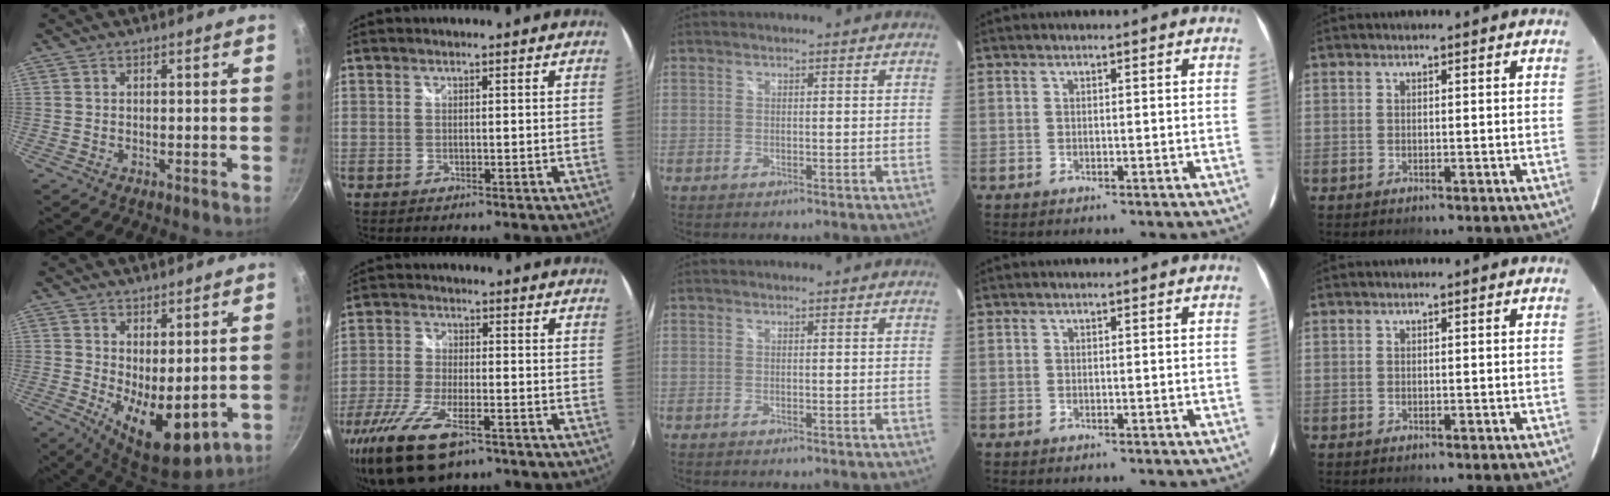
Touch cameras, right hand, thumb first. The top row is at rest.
{"thumb": {"total": 10.1, "force": [0.5, 4.7, 8.9], "torque": [-0.116, -0.032, 0.022]}, "index": {"total": 13.1, "force": [-8.3, 5.0, 8.7], "torque": [-0.198, -0.034, -0.160]}}